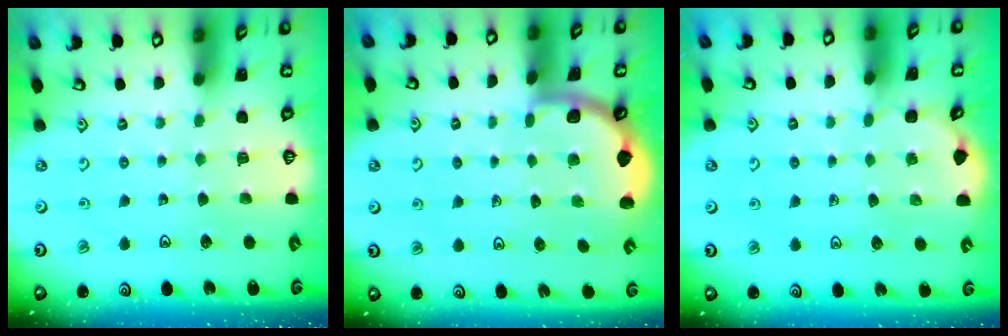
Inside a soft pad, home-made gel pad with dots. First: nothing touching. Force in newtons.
{"total": 1.9, "press": 1.9, "slide": 0.0}
{"total": 2.4, "press": 2.4, "slide": 0.1}